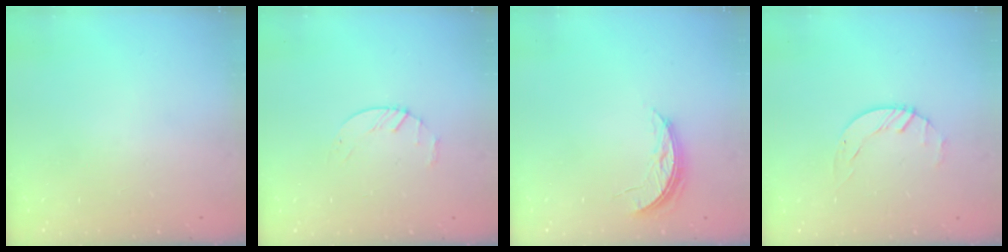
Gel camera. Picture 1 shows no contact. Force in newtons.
{"total": 2.2, "press": 2.2, "slide": 0.3}
{"total": 5.1, "press": 5.1, "slide": 0.4}
{"total": 1.8, "press": 1.8, "slide": 0.3}